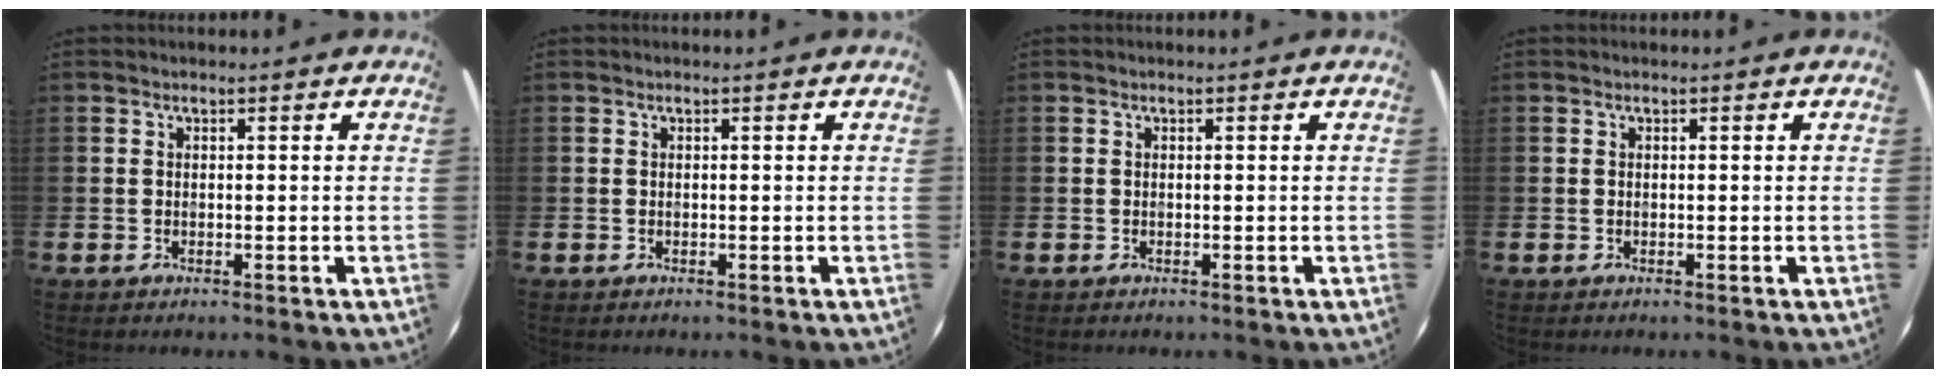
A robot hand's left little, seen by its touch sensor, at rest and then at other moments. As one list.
[{"total": 0.0}, {"total": 0.0}, {"total": 0.0}]